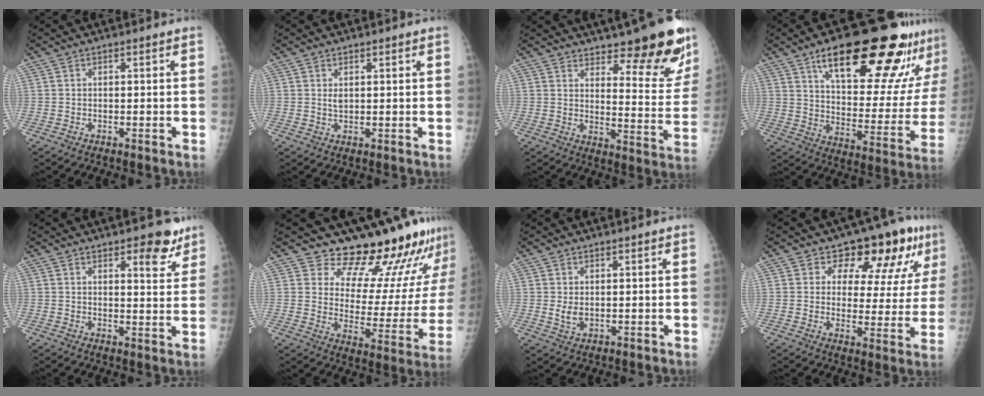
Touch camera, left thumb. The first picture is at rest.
{"total": 1.4, "force": [0.6, 0.8, 0.9], "torque": [-0.013, -0.005, 0.014]}
{"total": 16.0, "force": [11.8, 4.7, 9.7], "torque": [-0.076, -0.093, 0.158]}
{"total": 28.1, "force": [17.9, 9.2, 19.6], "torque": [-0.241, -0.056, 0.269]}
{"total": 6.8, "force": [4.6, 2.8, 4.3], "torque": [-0.027, -0.028, 0.057]}
{"total": 19.9, "force": [18.5, 5.5, 4.5], "torque": [-0.004, -0.167, 0.237]}
{"total": 2.4, "force": [0.4, 1.6, 1.8], "torque": [-0.028, -0.008, 0.014]}
{"total": 14.3, "force": [8.3, 7.7, 8.7], "torque": [-0.057, -0.032, 0.107]}